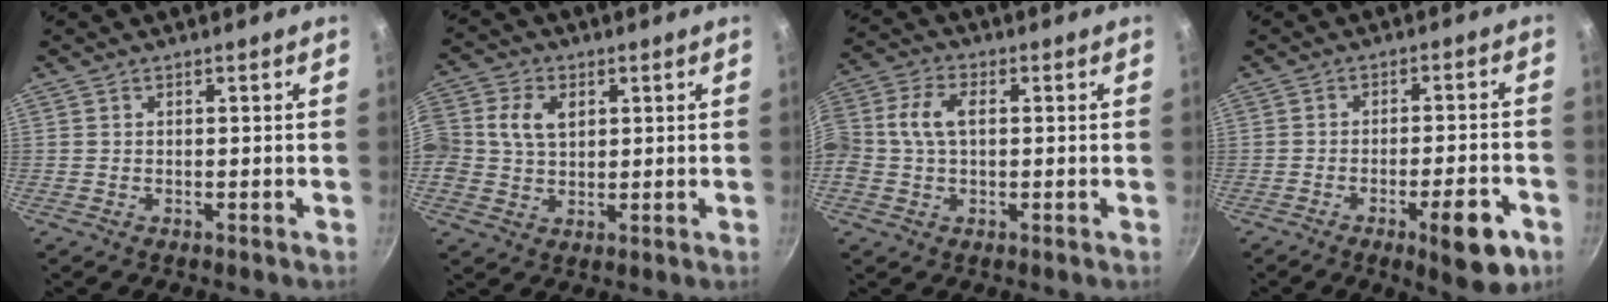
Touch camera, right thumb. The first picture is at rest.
{"total": 10.1, "force": [2.1, 8.0, 5.8], "torque": [-0.118, 0.019, 0.033]}
{"total": 8.7, "force": [0.7, 5.6, 6.6], "torque": [-0.134, 0.024, -0.001]}
{"total": 10.3, "force": [-4.7, 2.9, 8.7], "torque": [-0.101, 0.024, -0.059]}